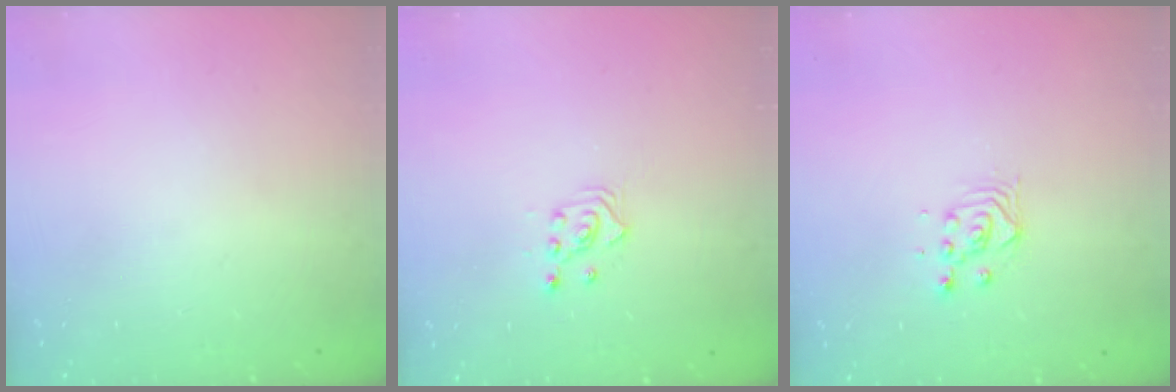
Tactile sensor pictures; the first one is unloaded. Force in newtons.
{"total": 2.7, "press": 2.7, "slide": 0.2}
{"total": 3.4, "press": 3.4, "slide": 0.2}